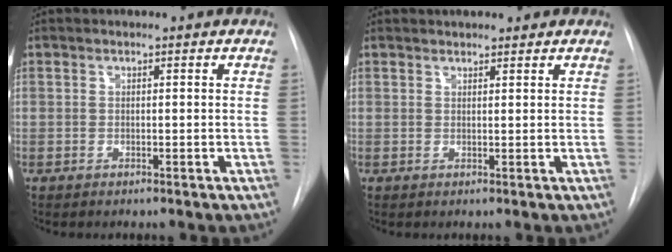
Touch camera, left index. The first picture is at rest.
{"total": 3.2, "force": [2.8, 1.0, 1.1], "torque": [-0.012, 0.019, 0.036]}